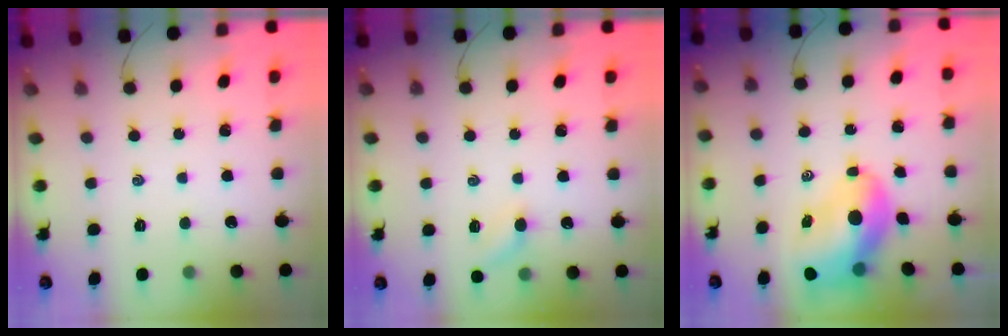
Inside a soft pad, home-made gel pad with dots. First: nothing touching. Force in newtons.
{"total": 3.7, "press": 3.6, "slide": 0.9}
{"total": 10.1, "press": 9.5, "slide": 3.2}